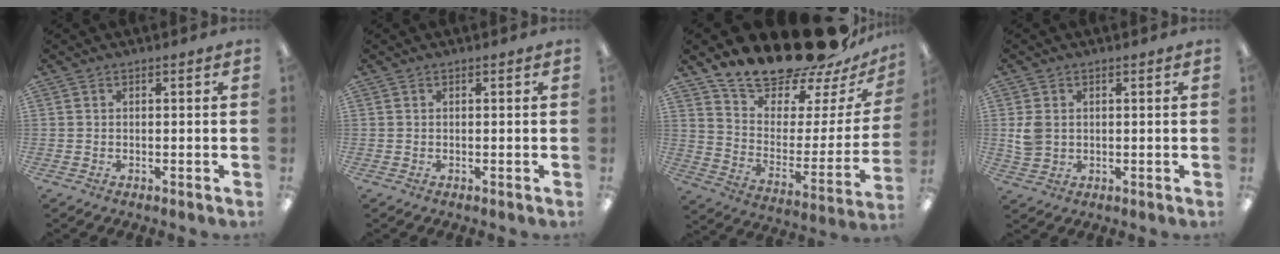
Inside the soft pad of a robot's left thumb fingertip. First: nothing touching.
{"total": 0.0}
{"total": 21.5, "force": [19.3, 6.0, 7.3], "torque": [-0.113, -0.161, 0.336]}
{"total": 4.6, "force": [1.0, 3.7, 2.5], "torque": [-0.049, 0.001, 0.018]}